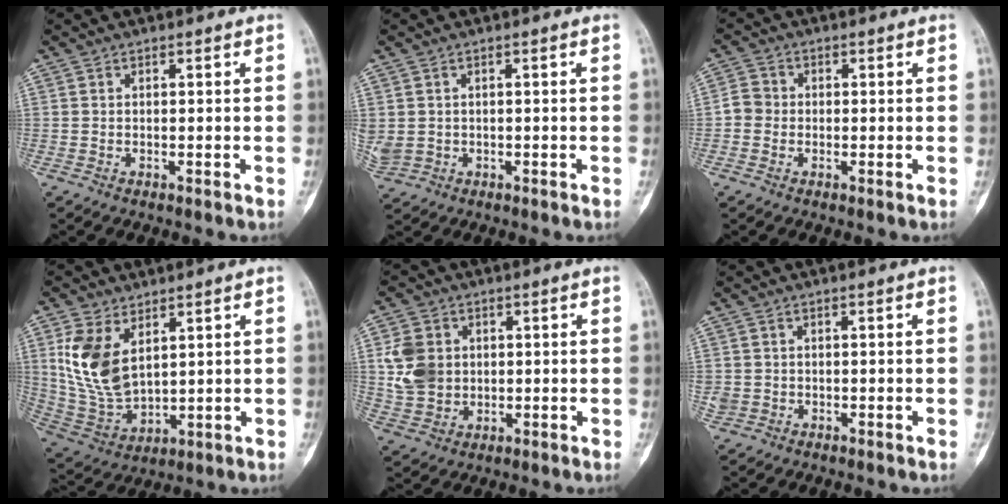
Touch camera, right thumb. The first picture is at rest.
{"total": 5.0, "force": [0.1, 4.3, 2.6], "torque": [-0.073, 0.004, 0.018]}
{"total": 3.3, "force": [-0.5, 3.1, 1.1], "torque": [-0.004, 0.009, -0.019]}
{"total": 12.8, "force": [4.6, 7.4, 9.4], "torque": [-0.182, -0.020, 0.113]}
{"total": 8.9, "force": [1.4, 7.4, 4.8], "torque": [-0.076, -0.003, 0.033]}
{"total": 2.2, "force": [-0.2, 2.1, 0.6], "torque": [-0.007, 0.006, 0.002]}